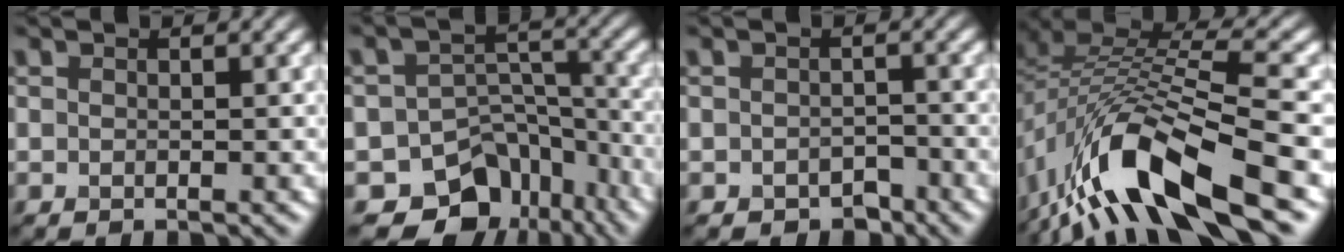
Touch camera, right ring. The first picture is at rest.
{"total": 9.8, "force": [-7.0, 6.3, 2.5], "torque": [-0.009, -0.004, -0.099]}
{"total": 1.8, "force": [-1.3, 1.2, 0.3], "torque": [0.002, -0.001, -0.017]}
{"total": 12.5, "force": [-6.5, 4.4, 9.7], "torque": [-0.191, 0.005, -0.119]}